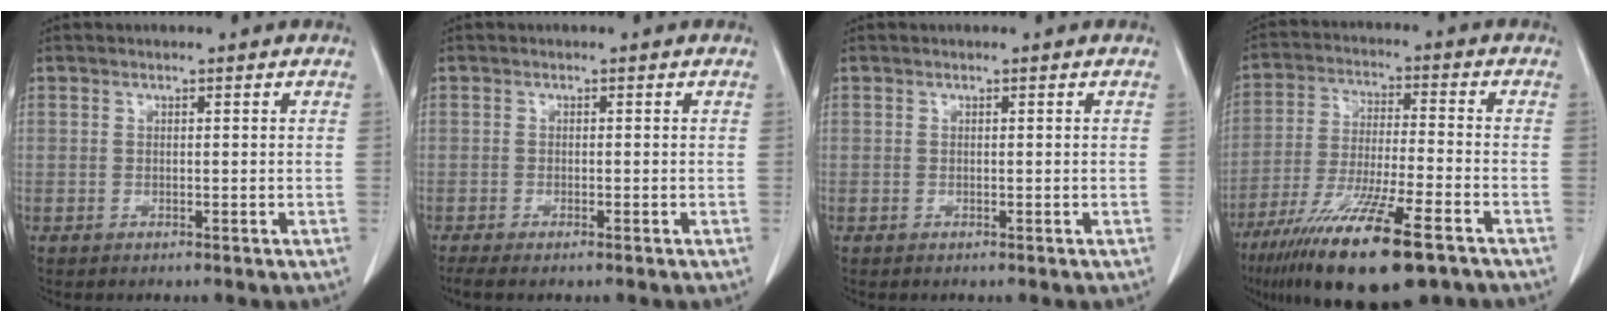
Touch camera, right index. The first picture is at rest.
{"total": 2.7, "force": [-2.1, 0.3, 1.6], "torque": [-0.024, -0.007, -0.030]}
{"total": 0.0}
{"total": 18.0, "force": [-11.6, 2.4, 13.6], "torque": [-0.240, -0.048, -0.201]}